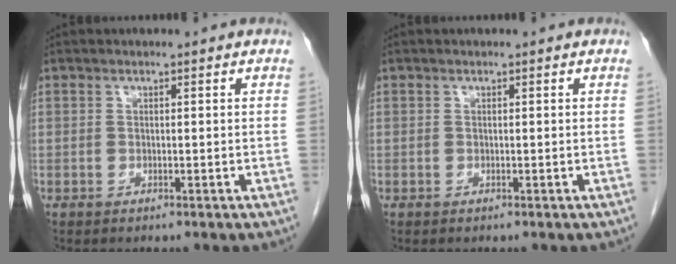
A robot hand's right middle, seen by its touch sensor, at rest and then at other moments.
{"total": 0.0}